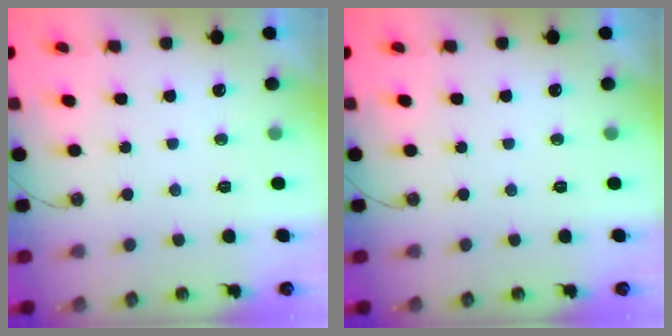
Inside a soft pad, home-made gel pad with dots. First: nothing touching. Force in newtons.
{"total": 0.0}